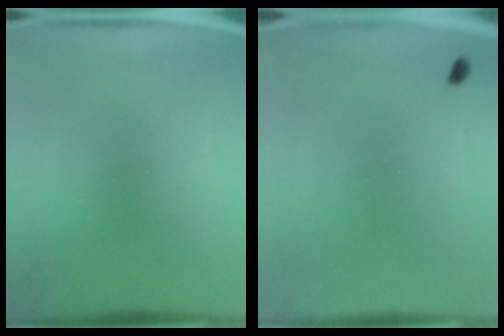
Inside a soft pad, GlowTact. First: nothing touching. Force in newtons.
{"total": 0.8}